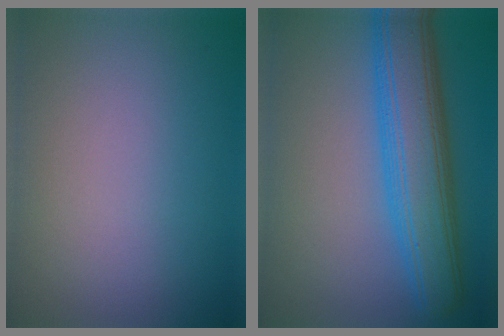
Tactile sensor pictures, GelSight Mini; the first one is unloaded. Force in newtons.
{"total": 8.4, "press": 8.4, "slide": 0.2}